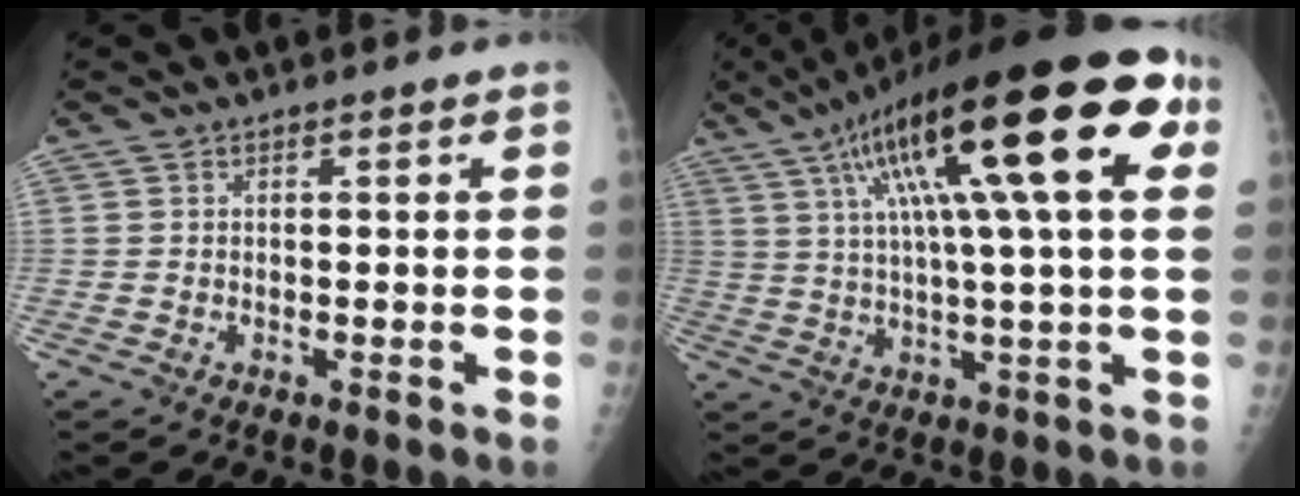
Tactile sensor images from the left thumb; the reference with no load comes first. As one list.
[{"total": 26.9, "force": [9.9, 5.9, 24.3], "torque": [-0.380, 0.023, 0.148]}]